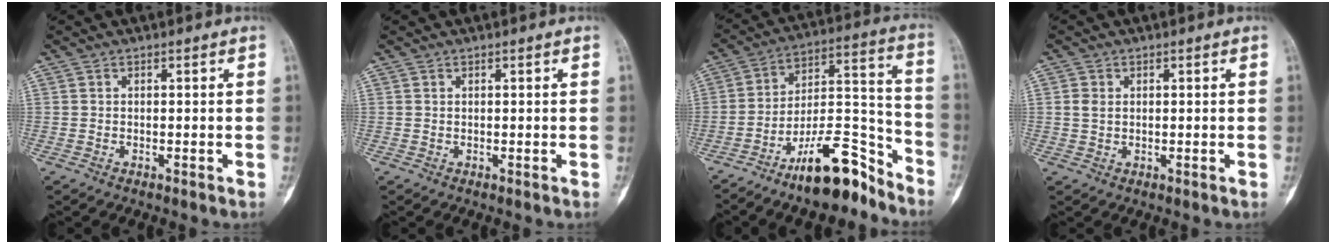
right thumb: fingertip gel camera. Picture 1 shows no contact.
{"total": 0.0}
{"total": 16.9, "force": [-12.0, 5.7, 10.5], "torque": [-0.138, 0.106, -0.201]}
{"total": 2.0, "force": [0.3, 1.6, 1.2], "torque": [-0.017, 0.002, 0.006]}